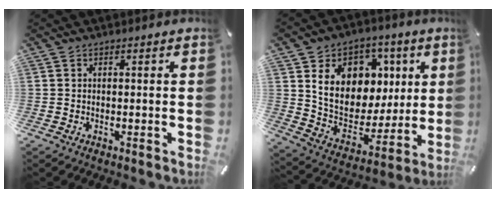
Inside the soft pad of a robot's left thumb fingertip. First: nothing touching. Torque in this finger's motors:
{"motor_torque": [0.80, 1.22, 2.24, -0.53, 0.50]}